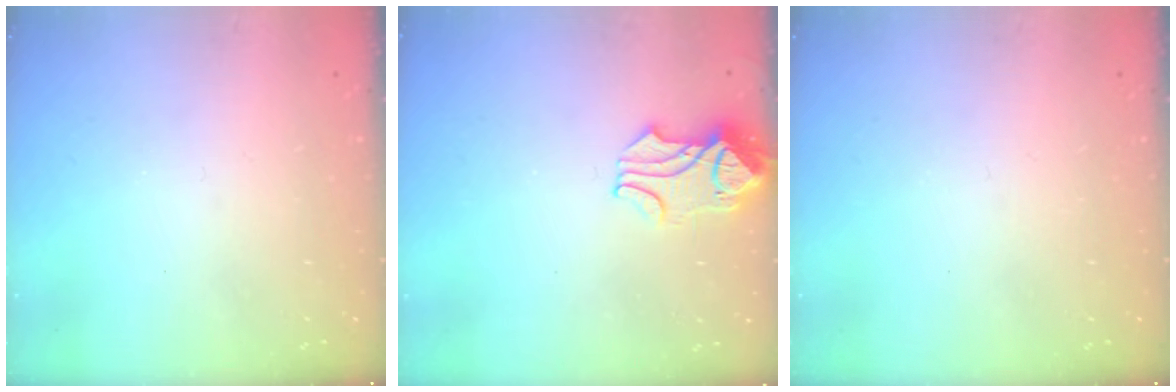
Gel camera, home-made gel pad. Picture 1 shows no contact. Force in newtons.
{"total": 1.2, "press": 0.6, "slide": 1.0}
{"total": 0.0}